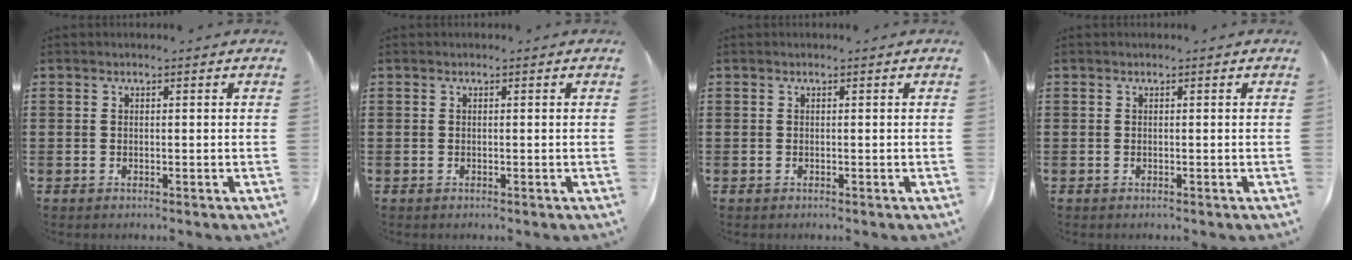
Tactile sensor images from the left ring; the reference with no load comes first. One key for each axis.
{"total": 0.0}
{"total": 0.0}
{"total": 0.0}